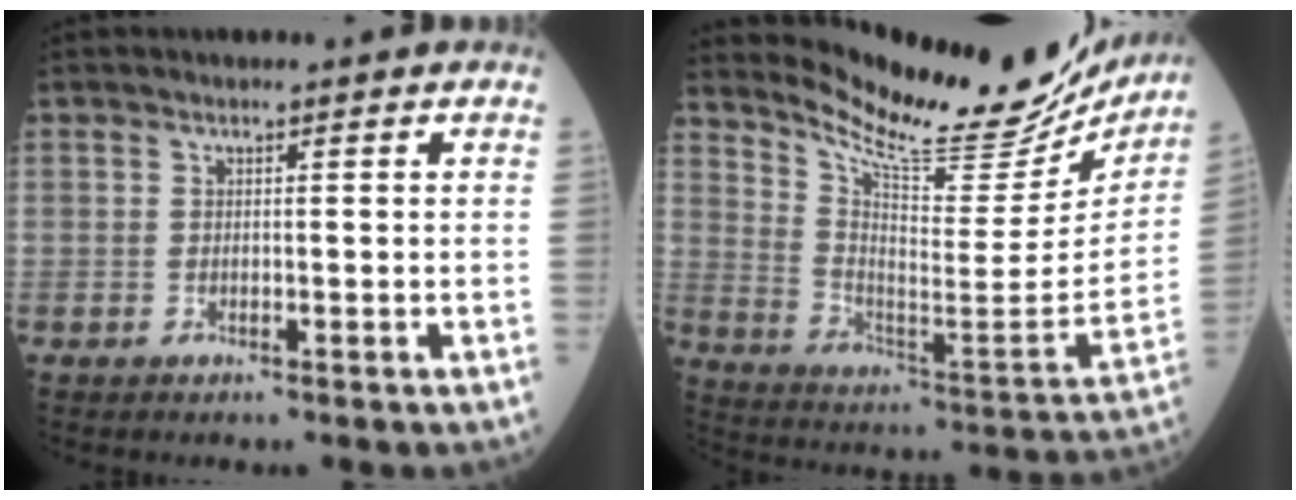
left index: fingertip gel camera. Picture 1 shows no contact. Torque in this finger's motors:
{"motor_torque": [0.90, -1.23, 0.08, 0.05]}